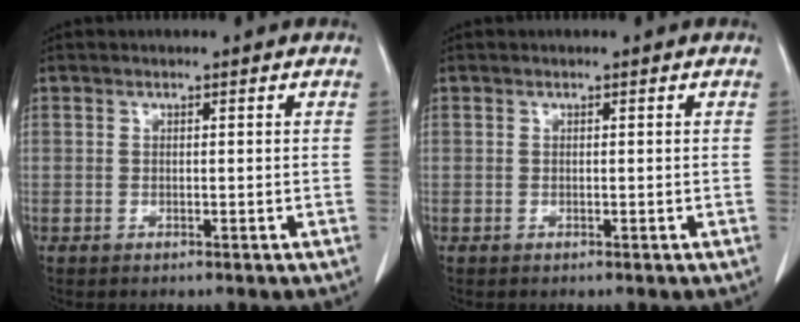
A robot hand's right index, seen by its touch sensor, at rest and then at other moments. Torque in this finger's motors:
{"motor_torque": [0.00, 0.00, 0.00, 0.00]}